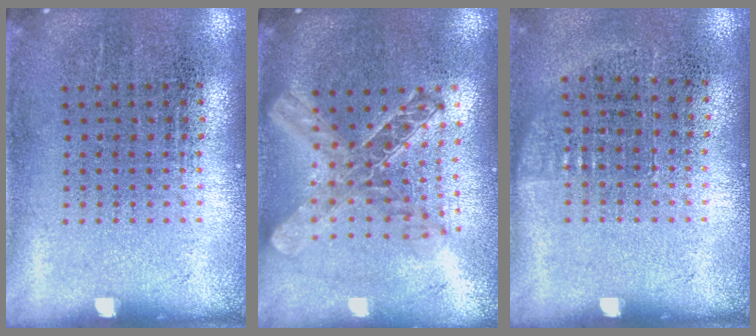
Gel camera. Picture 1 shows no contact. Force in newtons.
{"total": 2.1, "press": 1.8, "slide": 1.2}
{"total": 0.7, "press": 0.6, "slide": 0.3}